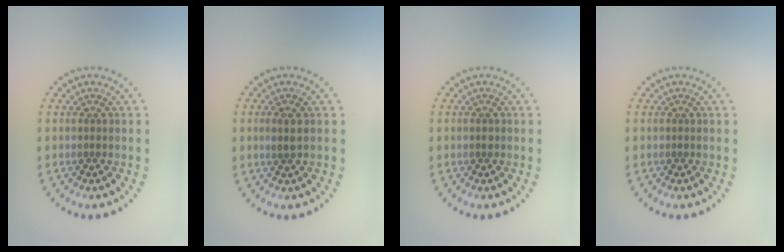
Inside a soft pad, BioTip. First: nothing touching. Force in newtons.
{"total": 1.5, "press": 1.4, "slide": 0.6}
{"total": 0.7, "press": 0.7, "slide": 0.1}
{"total": 0.0}